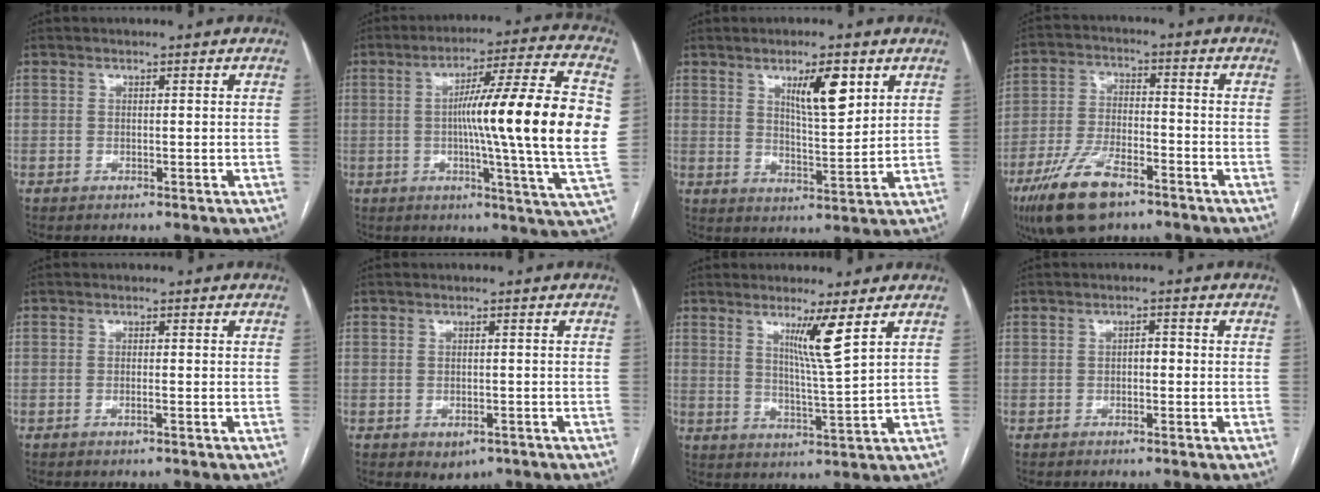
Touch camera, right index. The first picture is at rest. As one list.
[{"total": 22.9, "force": [1.0, -0.7, 22.9], "torque": [-0.279, 0.014, 0.001]}, {"total": 7.7, "force": [3.8, 1.7, 6.4], "torque": [-0.108, -0.004, 0.066]}, {"total": 11.7, "force": [-7.5, 4.4, 7.9], "torque": [-0.165, -0.008, -0.134]}, {"total": 0.8, "force": [-0.4, -0.1, 0.7], "torque": [-0.017, -0.001, -0.006]}, {"total": 2.9, "force": [-1.5, 1.9, 1.6], "torque": [-0.016, 0.000, -0.008]}, {"total": 6.1, "force": [3.2, -1.4, 5.0], "torque": [-0.088, -0.019, 0.058]}, {"total": 1.4, "force": [-0.3, 0.7, 1.2], "torque": [-0.013, 0.006, -0.007]}]